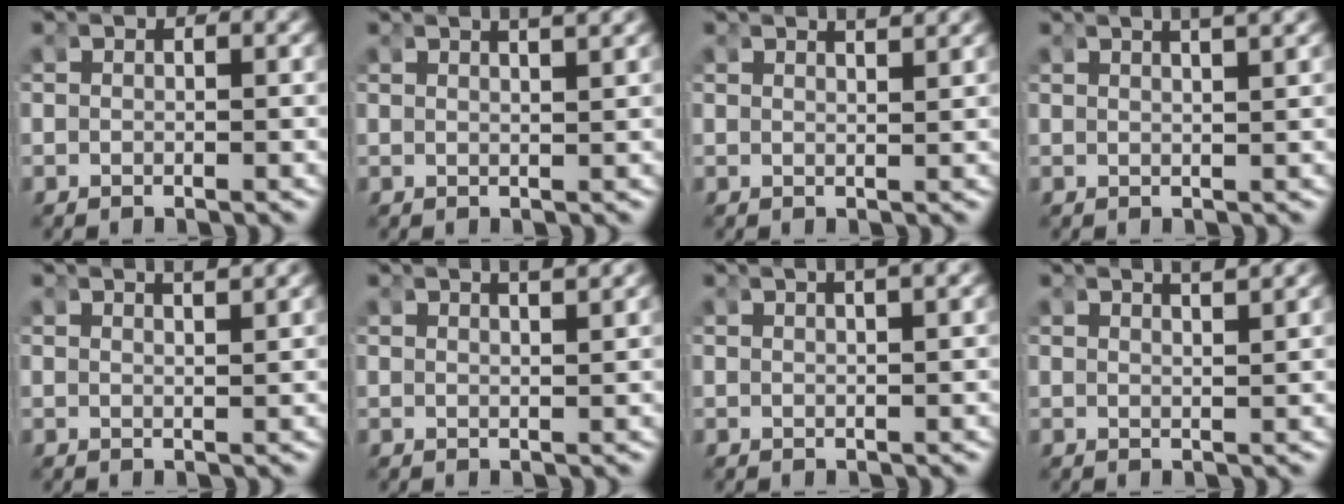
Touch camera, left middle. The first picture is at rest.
{"total": 2.9, "force": [2.2, -0.3, 1.8], "torque": [-0.020, 0.001, 0.040]}
{"total": 1.9, "force": [1.6, -0.8, 0.6], "torque": [-0.007, -0.006, 0.033]}
{"total": 3.8, "force": [2.7, 0.2, 2.7], "torque": [-0.031, 0.007, 0.047]}
{"total": 2.2, "force": [1.8, -0.8, 0.9], "torque": [-0.012, -0.005, 0.037]}
{"total": 2.7, "force": [2.1, -0.5, 1.6], "torque": [-0.019, -0.002, 0.041]}
{"total": 3.1, "force": [2.0, -0.1, 2.3], "torque": [-0.026, 0.008, 0.035]}
{"total": 2.7, "force": [2.3, -0.5, 1.4], "torque": [-0.016, -0.004, 0.045]}